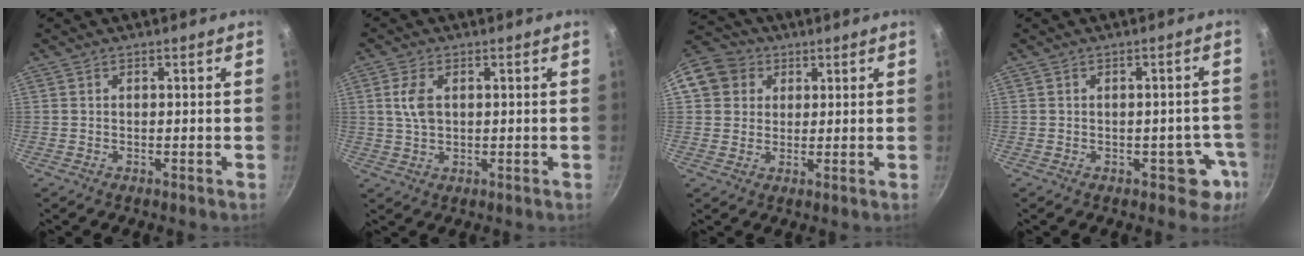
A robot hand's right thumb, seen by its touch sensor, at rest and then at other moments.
{"total": 4.9, "force": [1.1, 2.9, 3.8], "torque": [-0.074, 0.001, 0.022]}
{"total": 11.0, "force": [3.6, 9.6, 3.9], "torque": [-0.065, 0.023, 0.055]}
{"total": 5.5, "force": [-2.1, 3.8, 3.4], "torque": [0.007, 0.023, -0.018]}